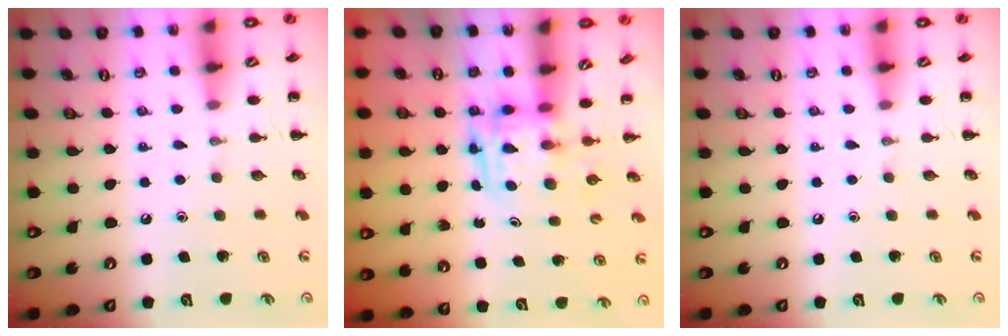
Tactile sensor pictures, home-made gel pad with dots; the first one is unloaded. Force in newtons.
{"total": 3.9, "press": 3.9, "slide": 0.7}
{"total": 0.0}